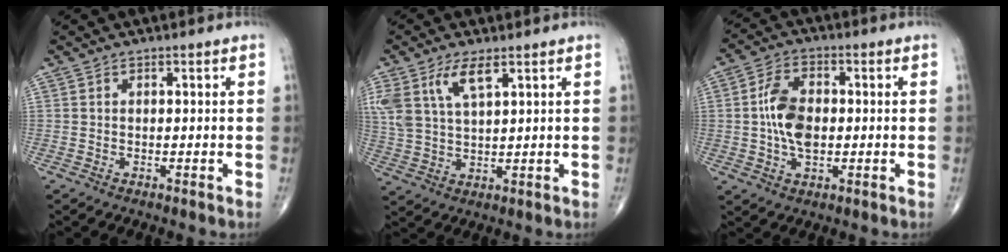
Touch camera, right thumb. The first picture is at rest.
{"total": 8.6, "force": [4.5, 3.4, 6.4], "torque": [-0.142, -0.010, 0.096]}
{"total": 9.3, "force": [0.0, 5.5, 7.5], "torque": [-0.131, 0.009, -0.003]}